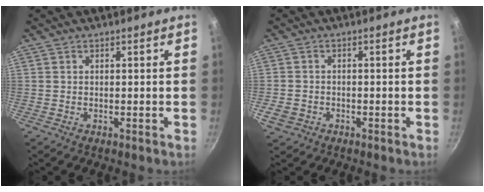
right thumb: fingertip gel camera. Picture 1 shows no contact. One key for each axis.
{"total": 3.4, "fx": -1.5, "fy": 2.7, "fz": 1.5, "tx": -0.032, "ty": 0.010, "tz": -0.024}